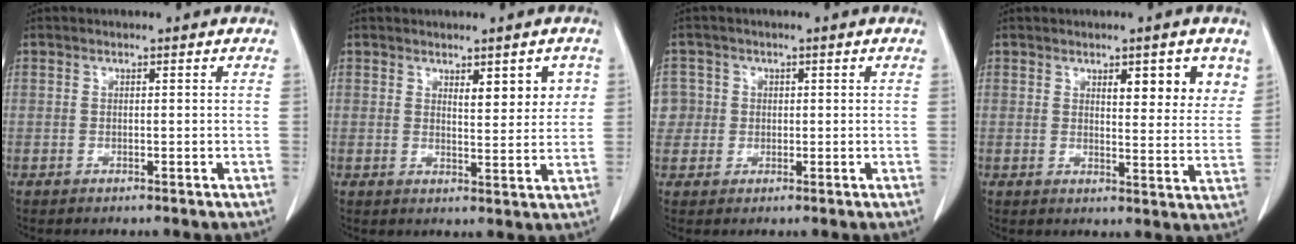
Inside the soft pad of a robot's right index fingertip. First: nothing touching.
{"total": 4.9, "force": [2.1, 1.6, 4.2], "torque": [-0.056, 0.000, 0.032]}
{"total": 4.2, "force": [0.6, 4.2, 0.0], "torque": [0.010, 0.014, 0.013]}
{"total": 7.3, "force": [3.9, 2.0, 5.8], "torque": [-0.067, -0.008, 0.051]}